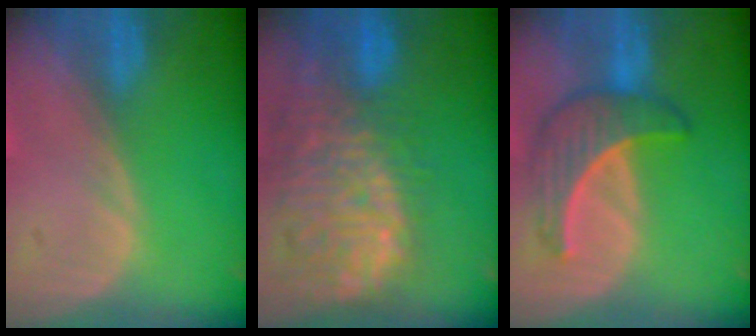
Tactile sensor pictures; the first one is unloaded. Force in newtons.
{"total": 13.6, "press": 11.4, "slide": 7.4}
{"total": 6.5, "press": 6.4, "slide": 1.0}